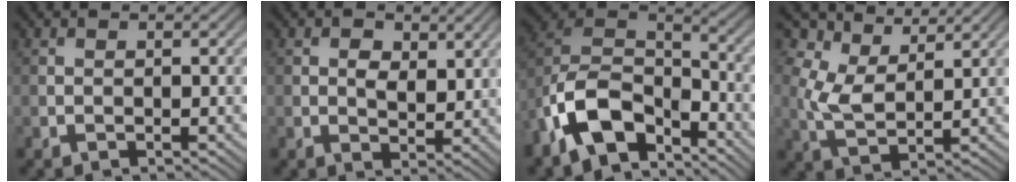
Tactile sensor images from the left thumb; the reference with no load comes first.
{"total": 4.0, "force": [1.4, 2.4, 2.8], "torque": [-0.052, -0.007, 0.027]}
{"total": 13.0, "force": [-7.6, 6.8, 8.0], "torque": [-0.178, -0.012, -0.161]}
{"total": 6.2, "force": [3.8, 3.3, 3.7], "torque": [-0.093, -0.001, 0.079]}